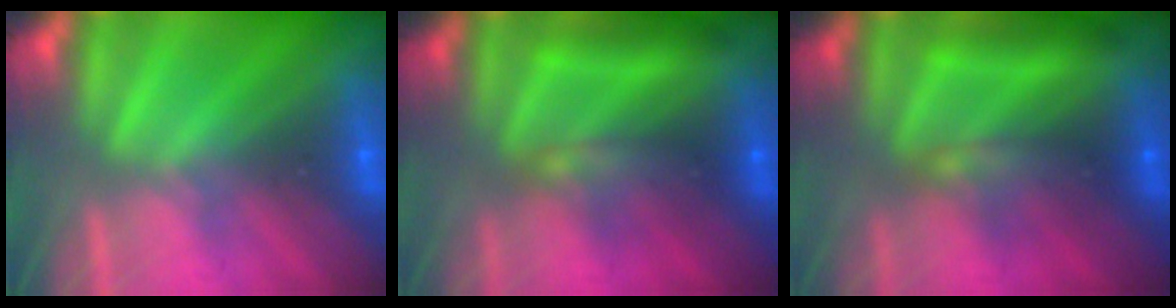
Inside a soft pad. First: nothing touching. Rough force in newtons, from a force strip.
{"total": 8.6}
{"total": 8.6}